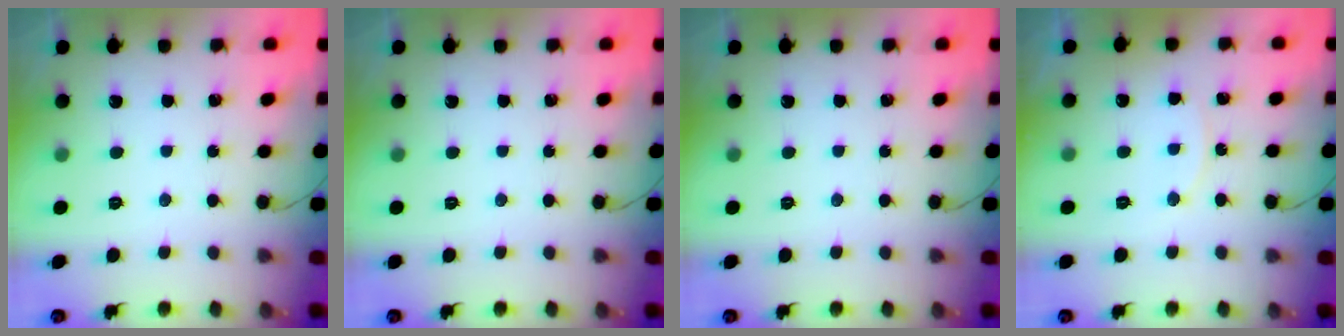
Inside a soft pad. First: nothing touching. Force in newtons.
{"total": 0.0}
{"total": 0.0}
{"total": 6.0, "press": 6.0, "slide": 0.5}